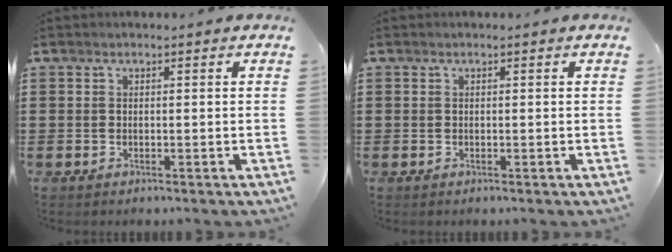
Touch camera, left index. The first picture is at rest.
{"total": 0.0}